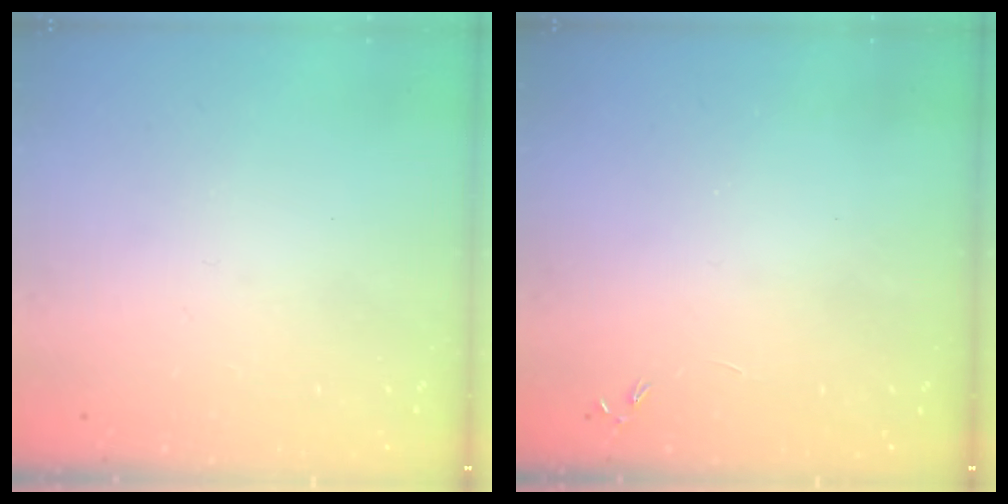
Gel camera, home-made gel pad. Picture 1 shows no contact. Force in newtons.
{"total": 0.0}